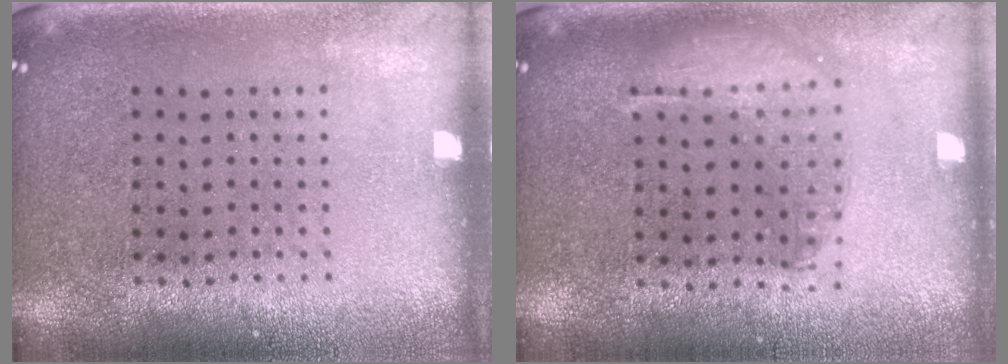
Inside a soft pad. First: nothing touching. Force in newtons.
{"total": 1.4, "press": 1.3, "slide": 0.5}